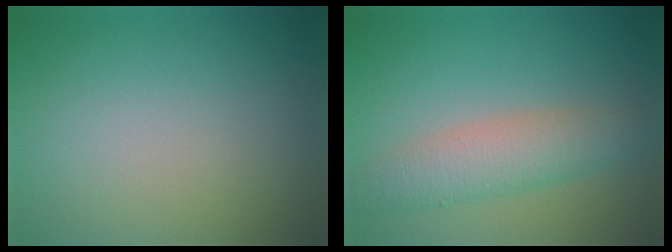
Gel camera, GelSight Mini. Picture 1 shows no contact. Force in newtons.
{"total": 4.3, "press": 4.3, "slide": 0.1}